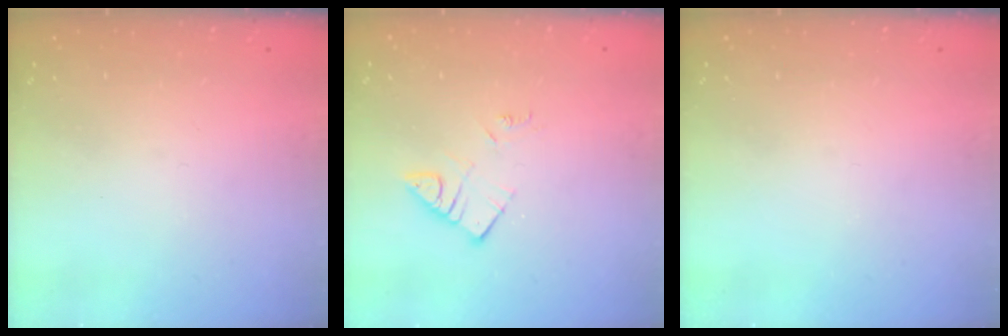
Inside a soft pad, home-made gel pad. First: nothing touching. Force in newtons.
{"total": 4.4, "press": 4.4, "slide": 0.2}
{"total": 0.0}